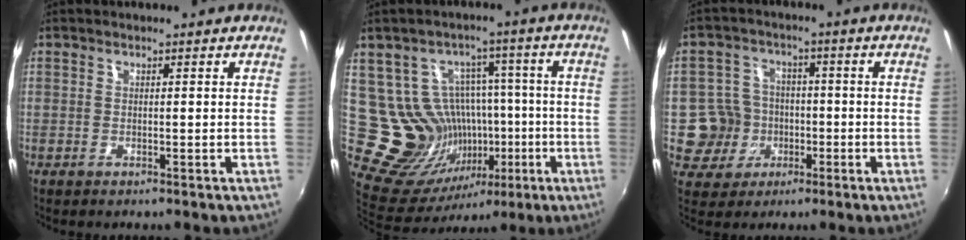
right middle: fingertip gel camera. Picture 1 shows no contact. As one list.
[{"total": 13.5, "force": [-0.8, 12.3, 5.5], "torque": [-0.110, 0.025, 0.020]}, {"total": 7.0, "force": [-1.8, 6.7, 0.5], "torque": [-0.031, 0.013, -0.028]}]